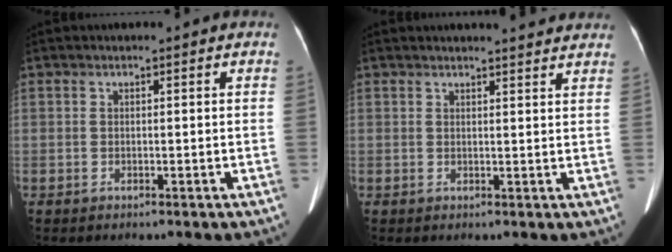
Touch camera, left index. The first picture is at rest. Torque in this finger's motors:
{"motor_torque": [0.09, -0.09, -0.01, 0.06]}